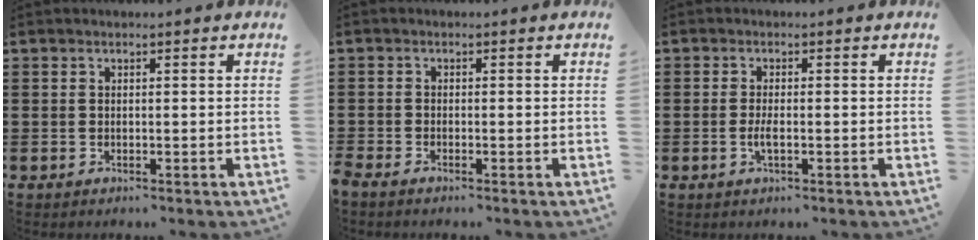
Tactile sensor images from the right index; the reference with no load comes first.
{"total": 0.9, "force": [-0.9, 0.0, 0.2], "torque": [-0.006, -0.001, -0.017]}
{"total": 2.0, "force": [-0.5, 0.3, 1.8], "torque": [-0.040, -0.006, -0.011]}